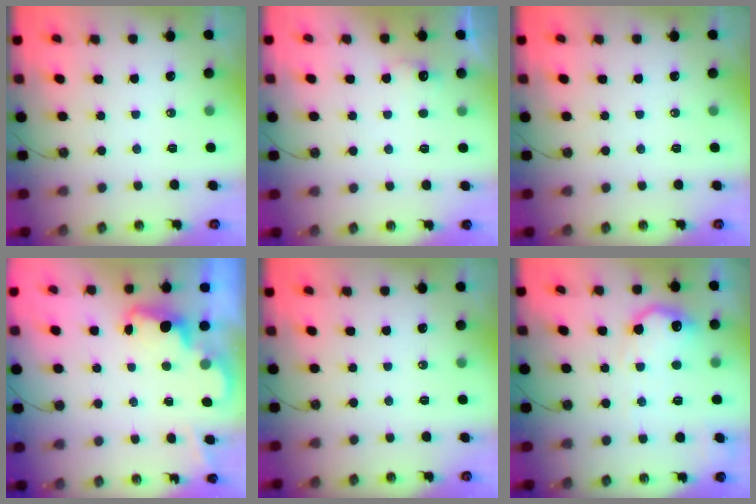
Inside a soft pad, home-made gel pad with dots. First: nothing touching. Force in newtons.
{"total": 4.5, "press": 4.3, "slide": 1.0}
{"total": 0.0}
{"total": 2.4, "press": 2.3, "slide": 0.5}
{"total": 0.0}
{"total": 12.6, "press": 12.6, "slide": 0.7}